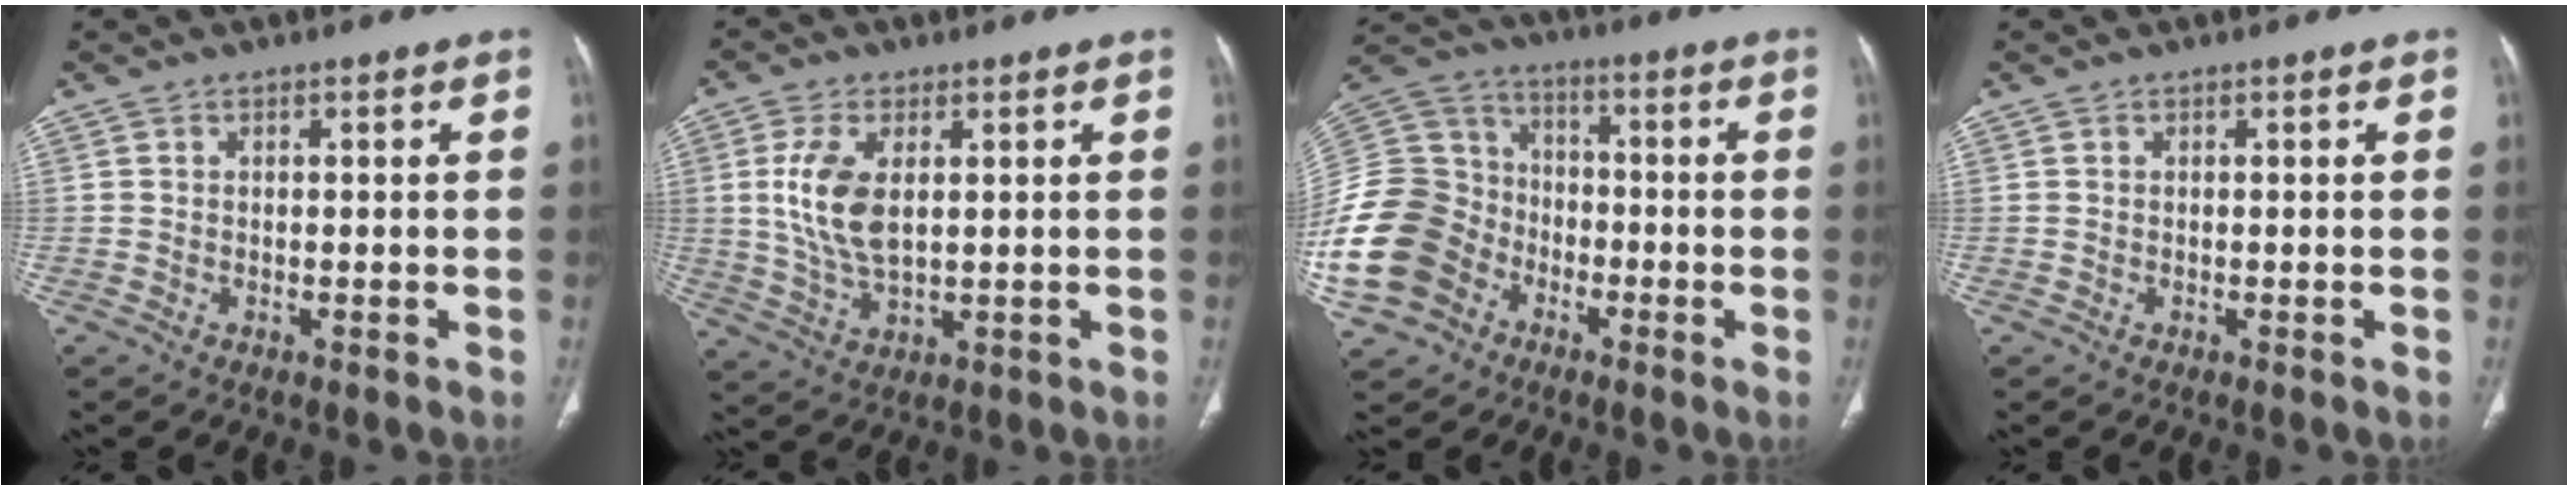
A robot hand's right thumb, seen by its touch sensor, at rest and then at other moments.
{"total": 9.8, "force": [1.9, 5.0, 8.2], "torque": [-0.174, -0.010, 0.044]}
{"total": 22.1, "force": [-8.5, 17.6, 10.3], "torque": [-0.242, 0.059, -0.154]}
{"total": 0.0}